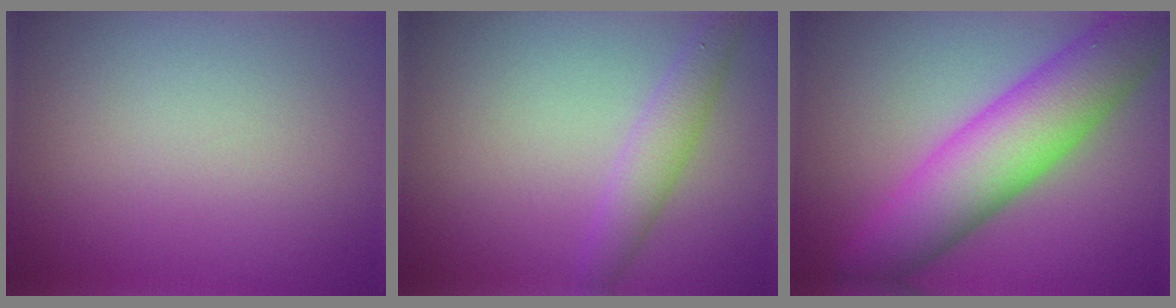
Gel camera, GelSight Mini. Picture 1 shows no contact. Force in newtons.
{"total": 2.5, "press": 2.5, "slide": 0.0}
{"total": 9.2, "press": 9.2, "slide": 0.3}